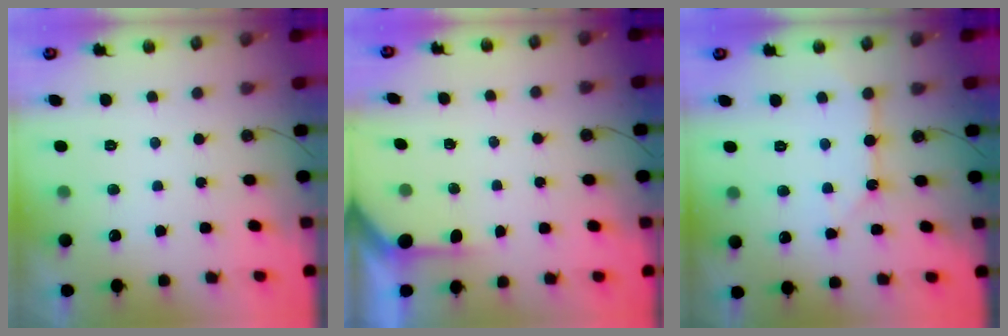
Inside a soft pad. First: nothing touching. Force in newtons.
{"total": 2.1, "press": 2.1, "slide": 0.3}
{"total": 6.2, "press": 6.2, "slide": 0.7}